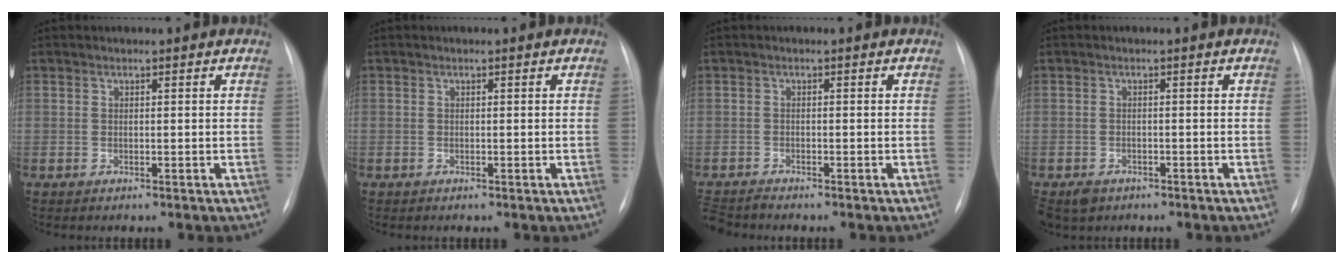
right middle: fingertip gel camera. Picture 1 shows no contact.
{"total": 0.0}
{"total": 3.1, "force": [-3.1, 0.0, 0.7], "torque": [-0.011, -0.013, -0.057]}
{"total": 3.9, "force": [-2.6, 2.7, 1.1], "torque": [-0.019, 0.000, -0.038]}